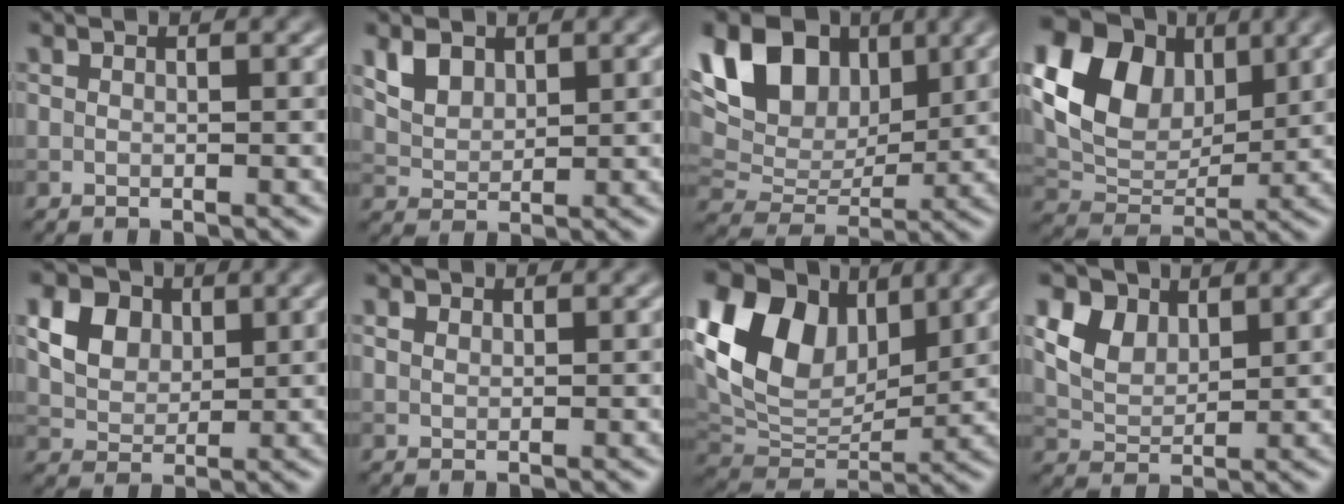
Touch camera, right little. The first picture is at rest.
{"total": 3.3, "force": [2.0, 2.2, 1.6], "torque": [-0.041, -0.006, 0.047]}
{"total": 12.0, "force": [4.9, 7.7, 7.8], "torque": [-0.161, 0.029, 0.079]}
{"total": 11.3, "force": [4.3, 7.6, 7.2], "torque": [-0.149, 0.011, 0.072]}
{"total": 10.8, "force": [5.1, 7.9, 5.4], "torque": [-0.119, 0.034, 0.081]}
{"total": 1.0, "force": [0.8, 0.6, 0.4], "torque": [-0.007, -0.001, 0.012]}
{"total": 12.4, "force": [5.3, 8.3, 7.6], "torque": [-0.157, 0.020, 0.096]}
{"total": 5.5, "force": [3.2, 3.5, 2.7], "torque": [-0.074, 0.000, 0.070]}